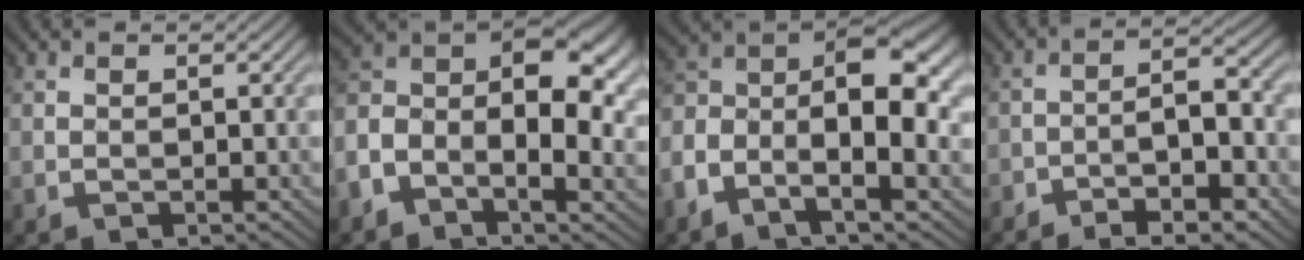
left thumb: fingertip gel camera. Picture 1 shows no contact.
{"total": 13.9, "force": [-2.7, 8.3, 10.8], "torque": [-0.199, 0.000, -0.057]}
{"total": 11.9, "force": [-4.1, 5.8, 9.6], "torque": [-0.181, 0.000, -0.085]}
{"total": 8.2, "force": [-5.0, 2.4, 6.1], "torque": [-0.095, 0.002, -0.080]}